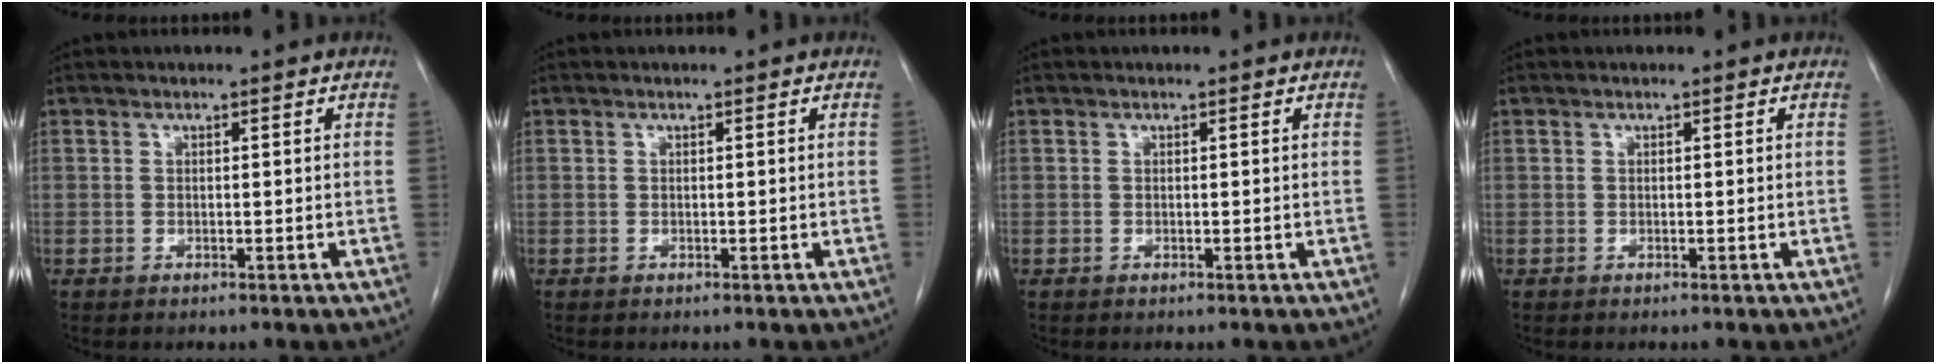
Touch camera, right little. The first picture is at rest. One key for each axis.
{"total": 0.0}
{"total": 0.0}
{"total": 0.0}